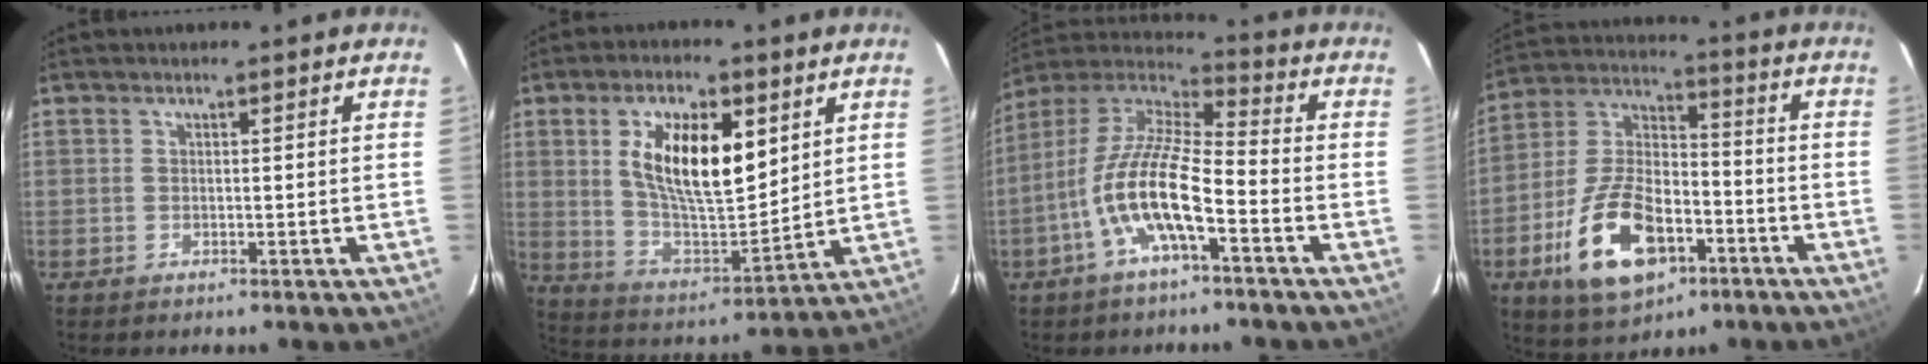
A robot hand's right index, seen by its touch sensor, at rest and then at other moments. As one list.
[{"total": 16.1, "force": [5.3, 6.7, 13.7], "torque": [-0.245, 0.002, 0.104]}, {"total": 14.1, "force": [-5.6, 3.4, 12.5], "torque": [-0.248, 0.000, -0.114]}, {"total": 18.1, "force": [-7.9, 9.6, 13.1], "torque": [-0.271, 0.009, -0.128]}]